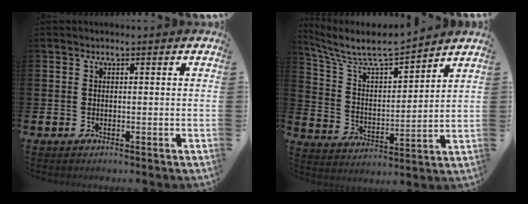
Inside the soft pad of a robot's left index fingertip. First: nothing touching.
{"total": 8.4, "force": [7.8, 1.4, 2.9], "torque": [-0.097, -0.053, 0.135]}